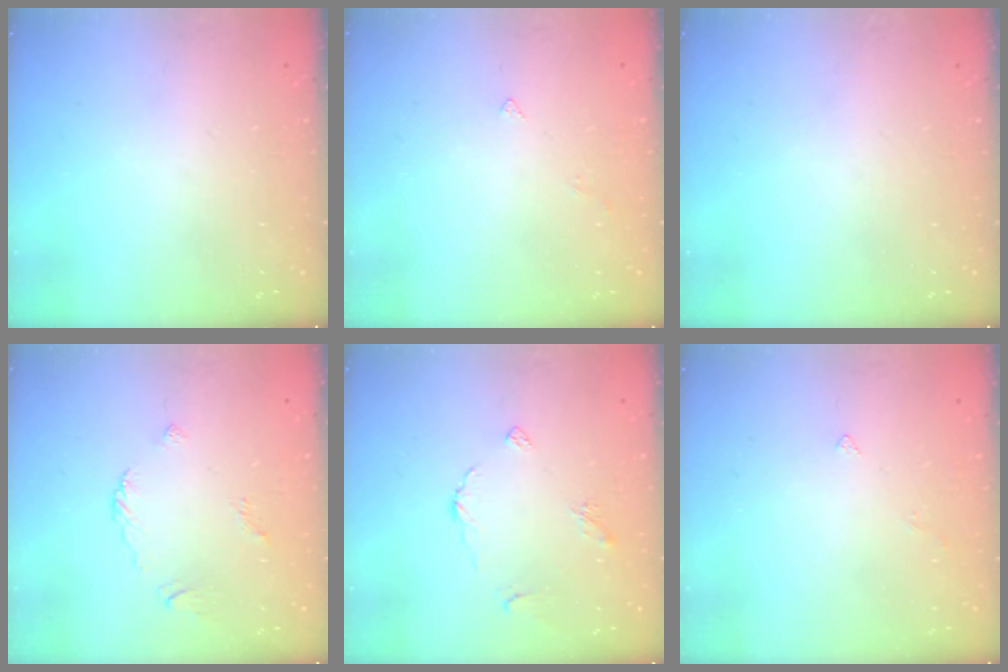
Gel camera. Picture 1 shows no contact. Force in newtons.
{"total": 0.8, "press": 0.7, "slide": 0.4}
{"total": 0.0}
{"total": 2.2, "press": 2.1, "slide": 0.7}
{"total": 5.8, "press": 5.7, "slide": 0.6}
{"total": 0.8, "press": 0.7, "slide": 0.4}